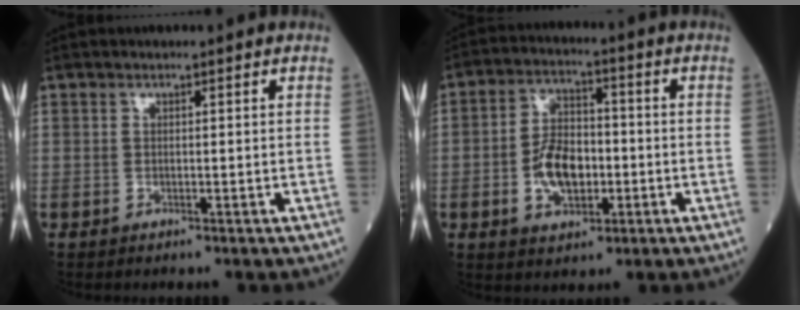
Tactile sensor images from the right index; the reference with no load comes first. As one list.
[{"total": 8.5, "force": [-1.9, 4.7, 6.8], "torque": [-0.134, 0.012, -0.031]}]